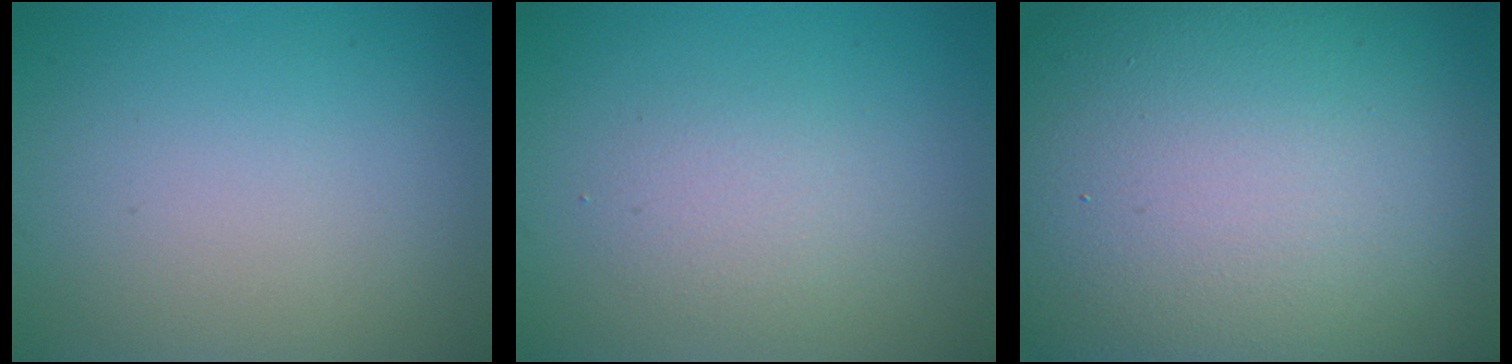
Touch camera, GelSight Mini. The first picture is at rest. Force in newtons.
{"total": 2.0, "press": 2.0, "slide": 0.2}
{"total": 23.8, "press": 23.8, "slide": 0.7}